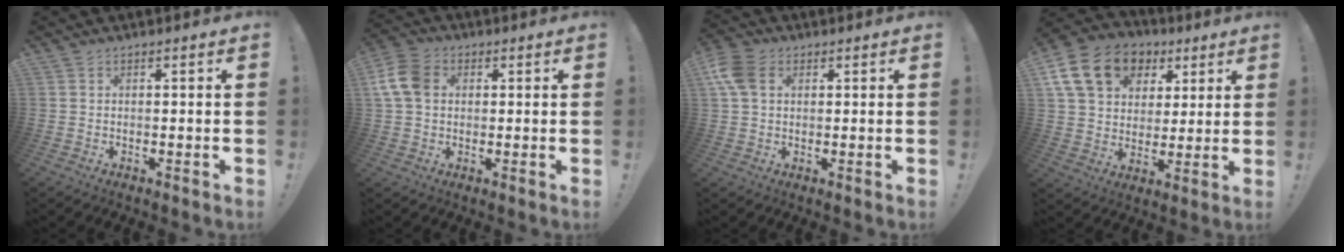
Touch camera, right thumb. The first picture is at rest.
{"total": 10.2, "force": [1.9, 7.8, 6.2], "torque": [-0.123, 0.011, 0.041]}
{"total": 8.3, "force": [2.5, 5.9, 5.3], "torque": [-0.113, 0.005, 0.050]}
{"total": 18.9, "force": [8.1, 14.1, 9.6], "torque": [-0.143, -0.029, 0.160]}